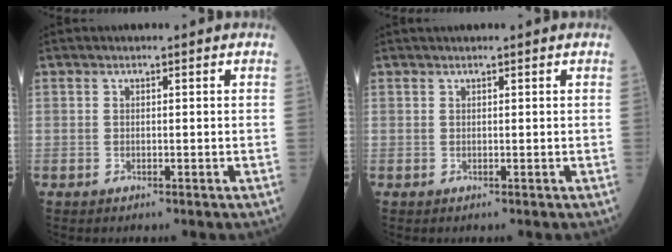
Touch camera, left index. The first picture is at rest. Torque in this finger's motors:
{"motor_torque": [-0.14, -0.02, 0.03, 0.01]}